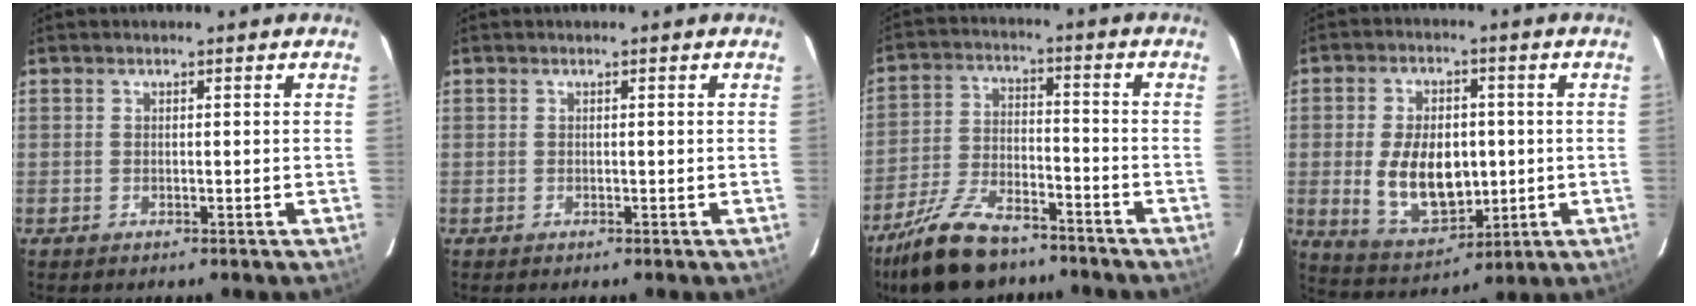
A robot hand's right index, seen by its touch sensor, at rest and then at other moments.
{"total": 0.0}
{"total": 15.7, "force": [-12.4, 5.8, 7.7], "torque": [-0.169, -0.017, -0.217]}
{"total": 13.0, "force": [-0.8, 8.1, 10.2], "torque": [-0.202, -0.004, 0.007]}